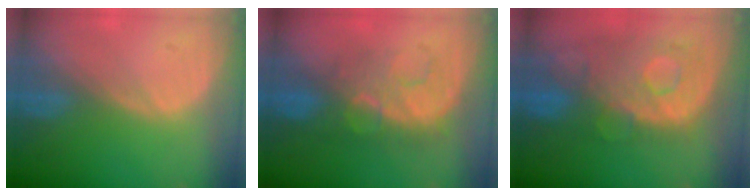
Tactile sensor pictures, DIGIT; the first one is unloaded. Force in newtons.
{"total": 8.0, "press": 7.7, "slide": 2.0}
{"total": 11.2, "press": 9.7, "slide": 5.6}